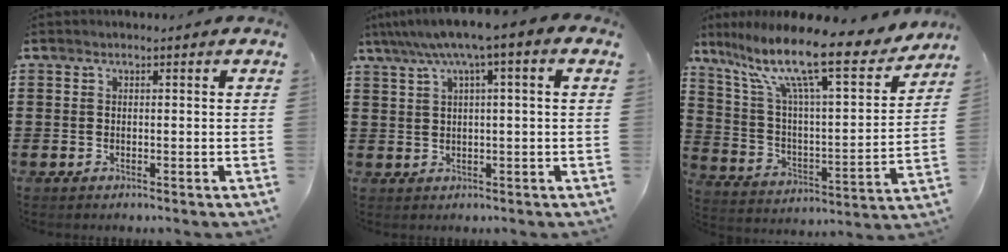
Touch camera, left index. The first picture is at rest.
{"total": 5.3, "force": [1.9, 0.1, 5.0], "torque": [-0.097, -0.004, 0.028]}
{"total": 16.0, "force": [11.7, 2.1, 10.7], "torque": [-0.226, -0.066, 0.191]}